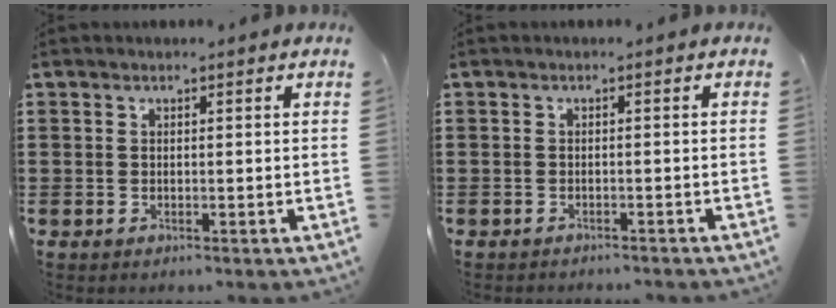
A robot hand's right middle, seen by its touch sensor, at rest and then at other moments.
{"total": 0.8, "force": [-0.8, -0.1, 0.0], "torque": [-0.002, -0.001, -0.017]}